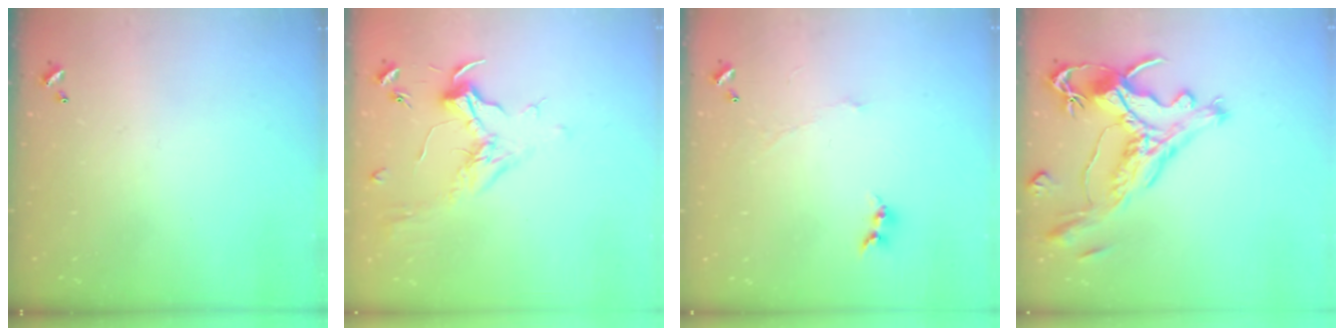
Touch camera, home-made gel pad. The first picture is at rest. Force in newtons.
{"total": 1.9, "press": 1.7, "slide": 0.7}
{"total": 0.0}
{"total": 2.1, "press": 1.6, "slide": 1.3}